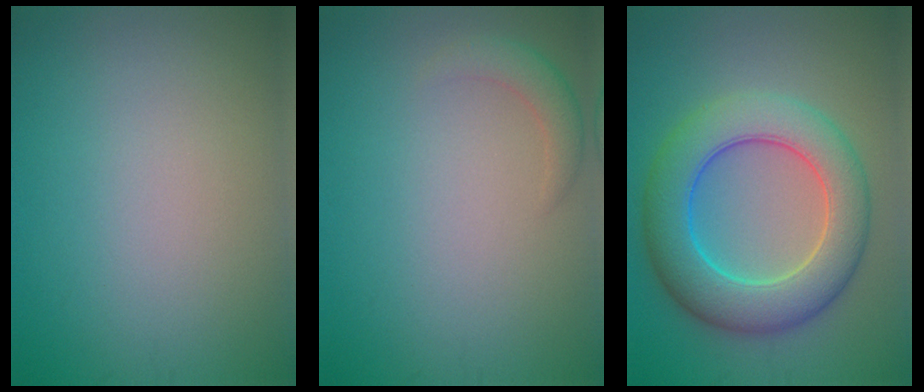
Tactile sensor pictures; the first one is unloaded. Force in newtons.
{"total": 1.8, "press": 1.8, "slide": 0.1}
{"total": 8.6, "press": 8.6, "slide": 0.2}